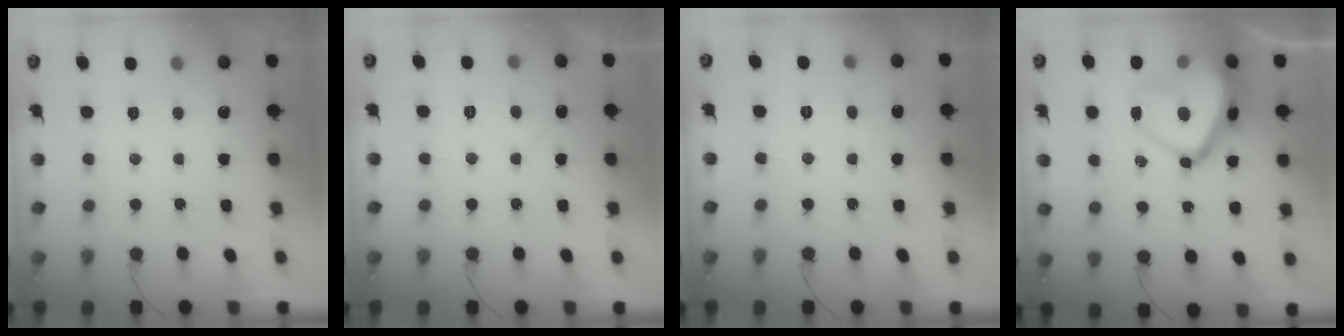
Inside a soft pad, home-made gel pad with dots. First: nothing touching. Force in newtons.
{"total": 2.2, "press": 2.1, "slide": 0.8}
{"total": 1.4, "press": 1.3, "slide": 0.5}
{"total": 18.0, "press": 17.9, "slide": 2.0}